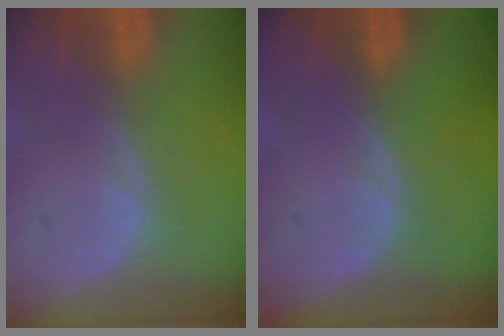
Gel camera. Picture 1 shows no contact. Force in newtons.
{"total": 0.0}